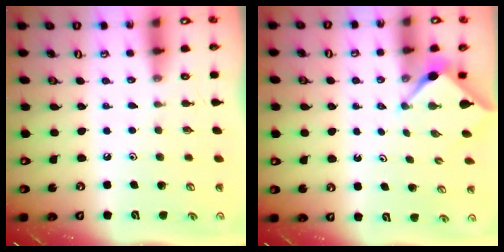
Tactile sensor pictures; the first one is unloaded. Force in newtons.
{"total": 3.0, "press": 3.0, "slide": 0.2}